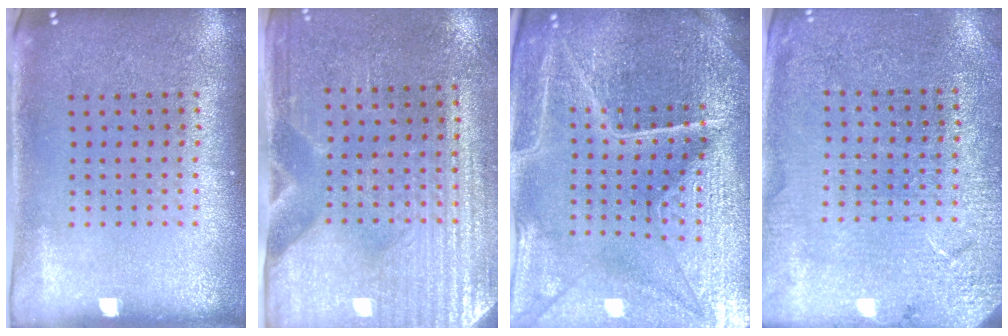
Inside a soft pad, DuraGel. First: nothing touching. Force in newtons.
{"total": 3.1, "press": 2.8, "slide": 1.4}
{"total": 5.8, "press": 5.3, "slide": 2.4}
{"total": 2.7, "press": 2.7, "slide": 0.1}